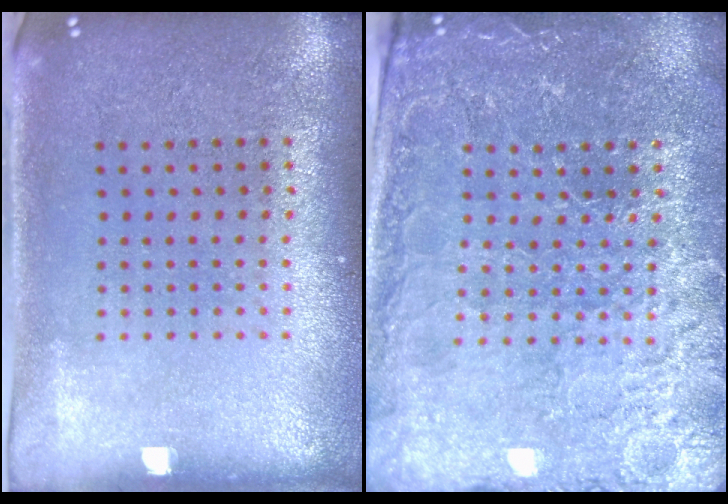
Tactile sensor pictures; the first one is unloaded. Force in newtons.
{"total": 3.7, "press": 3.6, "slide": 1.0}